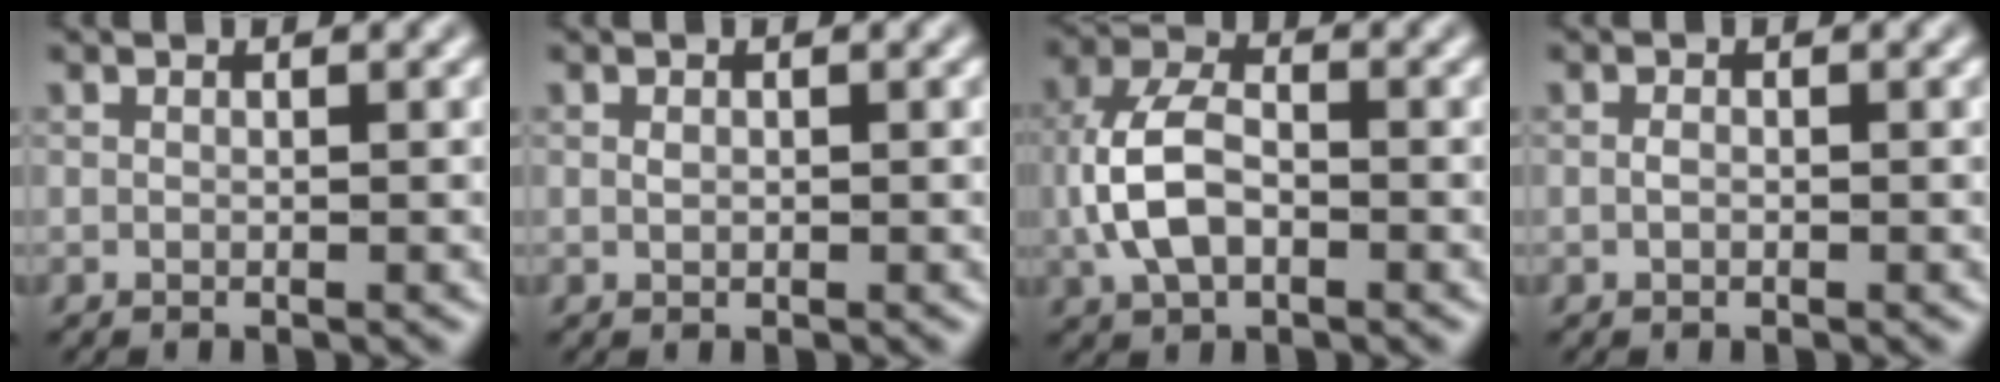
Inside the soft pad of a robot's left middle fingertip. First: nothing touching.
{"total": 0.6, "force": [0.1, 0.5, 0.3], "torque": [-0.006, 0.000, 0.002]}
{"total": 5.5, "force": [-0.9, 3.3, 4.3], "torque": [-0.095, 0.005, -0.023]}
{"total": 0.8, "force": [-0.2, 0.5, 0.5], "torque": [-0.012, 0.001, -0.004]}